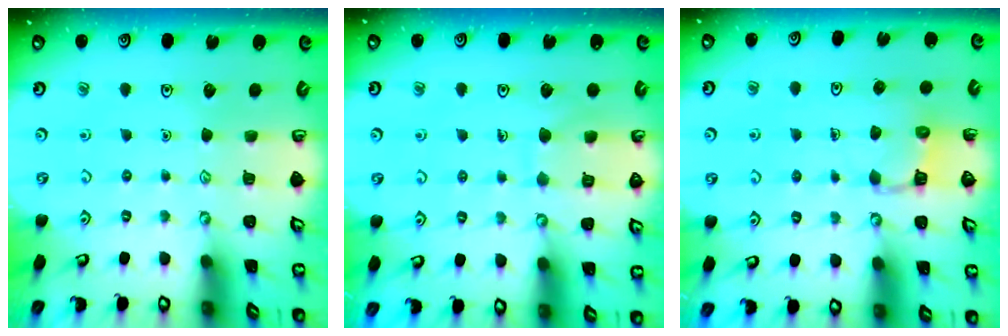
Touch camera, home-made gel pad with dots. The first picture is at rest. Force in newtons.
{"total": 7.3, "press": 7.3, "slide": 0.7}
{"total": 4.7, "press": 4.7, "slide": 0.4}